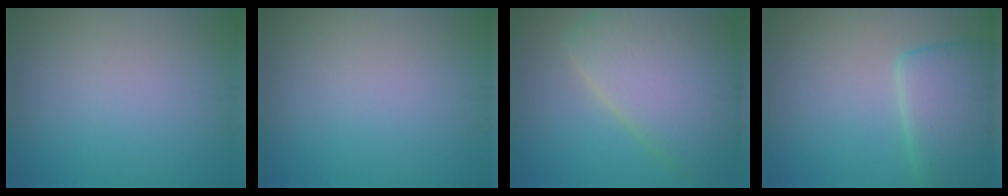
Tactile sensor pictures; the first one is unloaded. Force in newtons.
{"total": 0.0}
{"total": 8.9, "press": 8.9, "slide": 0.5}
{"total": 6.2, "press": 6.2, "slide": 0.4}